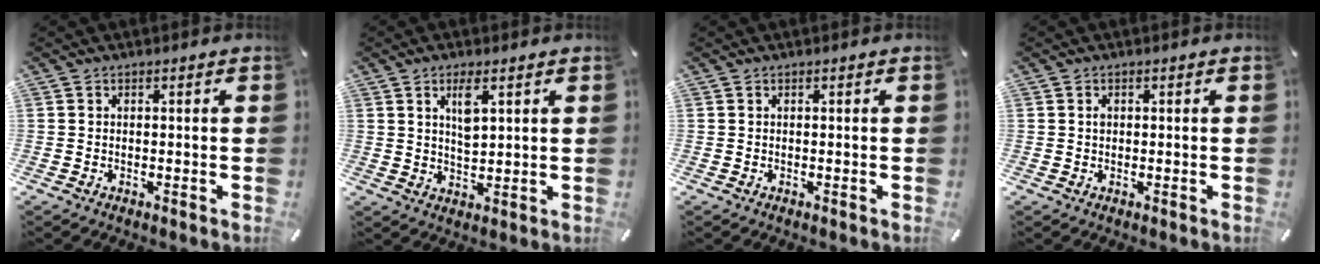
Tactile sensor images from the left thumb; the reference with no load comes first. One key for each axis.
{"total": 5.4, "fx": 2.6, "fy": 2.1, "fz": 4.2, "tx": -0.075, "ty": -0.003, "tz": 0.042}
{"total": 0.0}
{"total": 0.6, "fx": 0.1, "fy": 0.5, "fz": 0.3, "tx": 0.001, "ty": -0.003, "tz": 0.001}